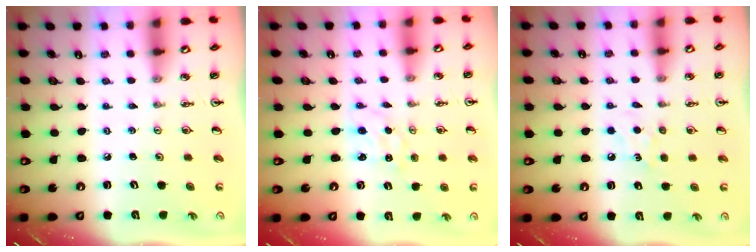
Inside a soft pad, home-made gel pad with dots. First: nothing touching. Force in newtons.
{"total": 0.6, "press": 0.4, "slide": 0.4}
{"total": 5.9, "press": 5.8, "slide": 0.7}